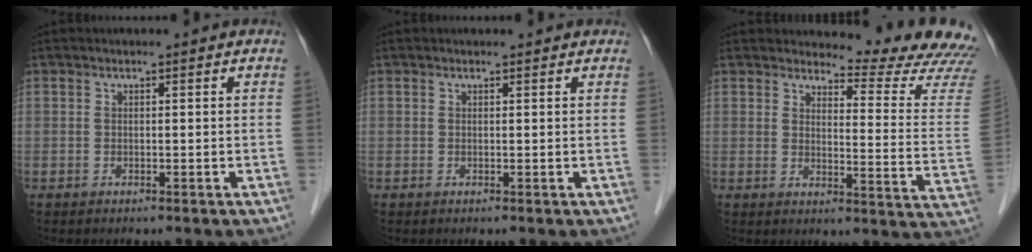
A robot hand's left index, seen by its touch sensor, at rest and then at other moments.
{"total": 1.0, "force": [0.9, 0.2, 0.1], "torque": [-0.011, 0.005, 0.010]}
{"total": 14.3, "force": [14.1, -0.1, 2.3], "torque": [-0.021, -0.128, 0.142]}